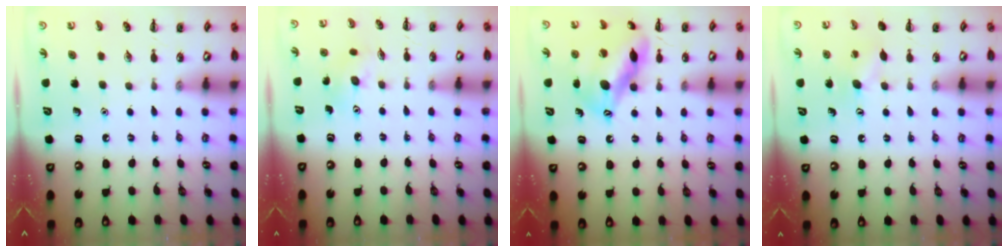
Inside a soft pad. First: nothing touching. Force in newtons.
{"total": 3.2, "press": 3.1, "slide": 0.8}
{"total": 14.6, "press": 14.1, "slide": 3.7}
{"total": 6.8, "press": 6.6, "slide": 1.6}